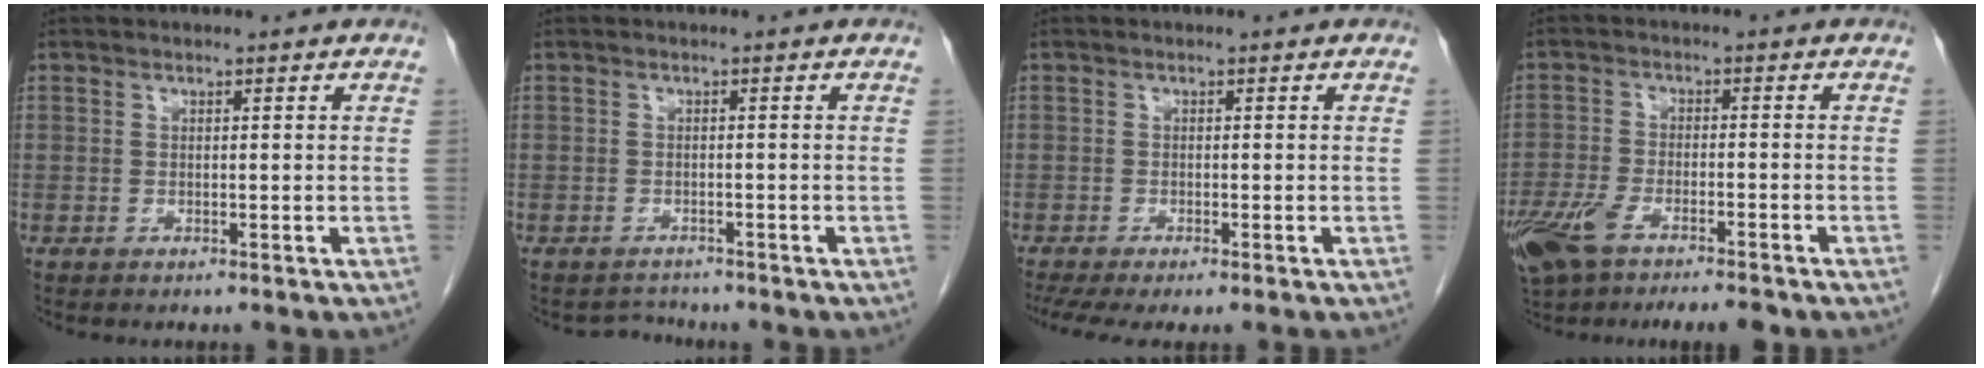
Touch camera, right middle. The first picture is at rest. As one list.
[{"total": 1.7, "force": [-1.6, 0.4, -0.6], "torque": [0.008, -0.007, -0.023]}, {"total": 5.9, "force": [-4.6, 1.0, 3.6], "torque": [-0.057, -0.010, -0.075]}, {"total": 12.2, "force": [-8.7, 3.7, 7.8], "torque": [-0.156, -0.010, -0.142]}]